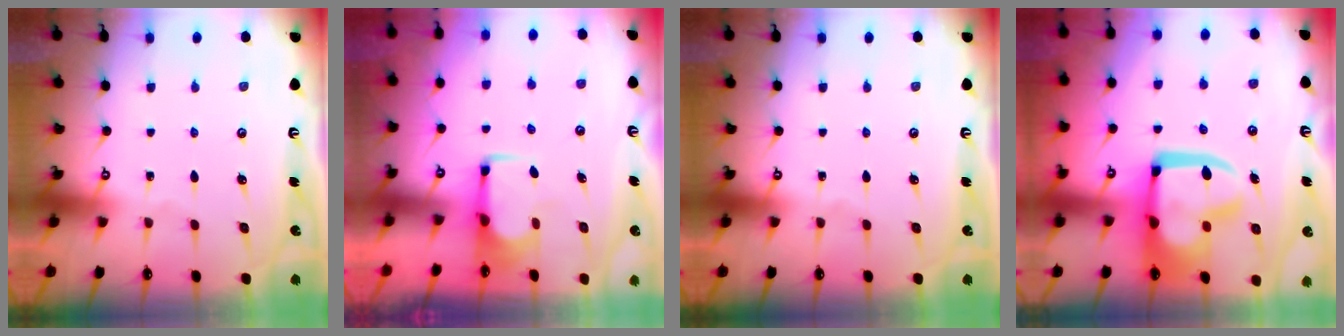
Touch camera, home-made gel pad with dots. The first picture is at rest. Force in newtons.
{"total": 1.6, "press": 1.5, "slide": 0.6}
{"total": 0.0}
{"total": 12.7, "press": 12.5, "slide": 1.9}